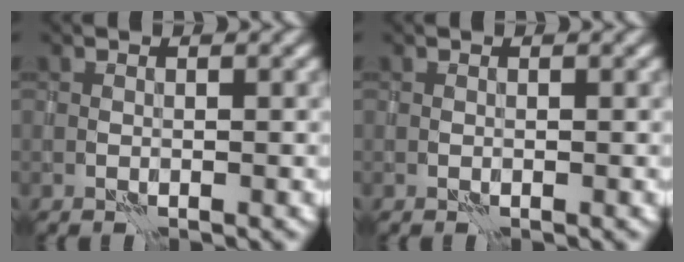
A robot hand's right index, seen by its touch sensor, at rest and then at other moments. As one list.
[{"total": 0.0}]